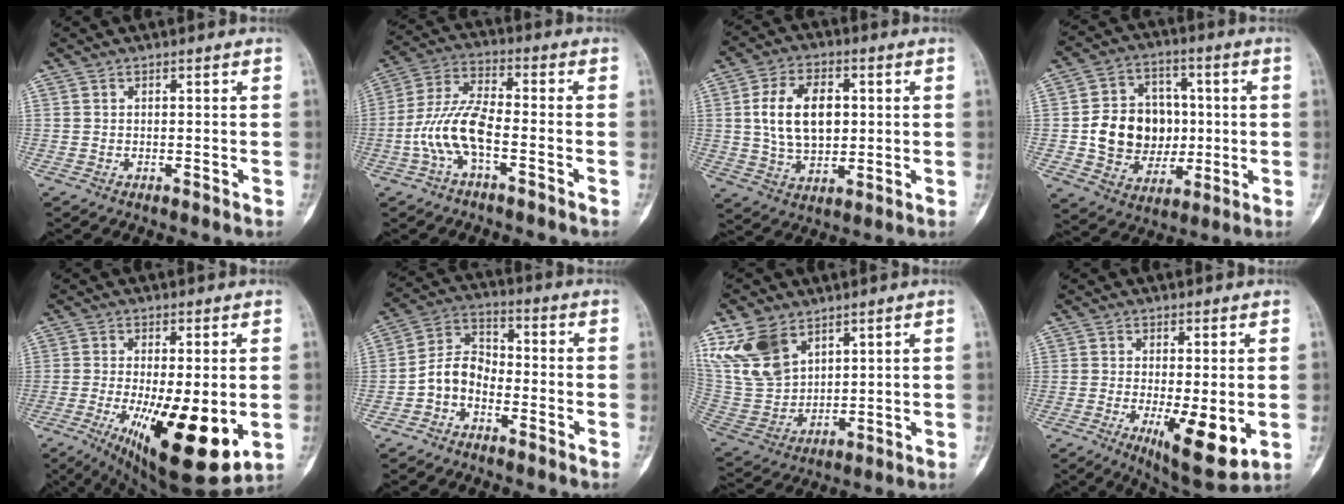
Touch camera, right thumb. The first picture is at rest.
{"total": 10.0, "force": [-3.3, 3.8, 8.7], "torque": [-0.192, 0.039, -0.068]}
{"total": 12.7, "force": [1.8, 8.0, 9.6], "torque": [-0.148, -0.004, 0.035]}
{"total": 15.2, "force": [-0.3, 12.7, 8.3], "torque": [-0.093, 0.018, 0.007]}
{"total": 18.0, "force": [-4.2, 5.9, 16.4], "torque": [-0.242, -0.030, -0.045]}
{"total": 6.9, "force": [-3.1, 4.8, 3.9], "torque": [-0.065, 0.041, -0.073]}
{"total": 13.7, "force": [7.9, 8.6, 7.2], "torque": [-0.132, -0.026, 0.177]}
{"total": 10.8, "force": [-2.3, 3.5, 10.0], "torque": [-0.146, -0.026, -0.028]}